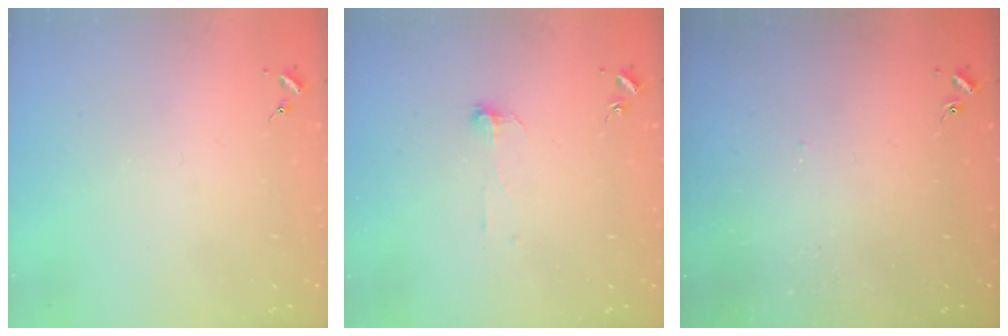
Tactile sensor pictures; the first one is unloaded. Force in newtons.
{"total": 4.1, "press": 4.1, "slide": 0.4}
{"total": 2.9, "press": 2.9, "slide": 0.2}